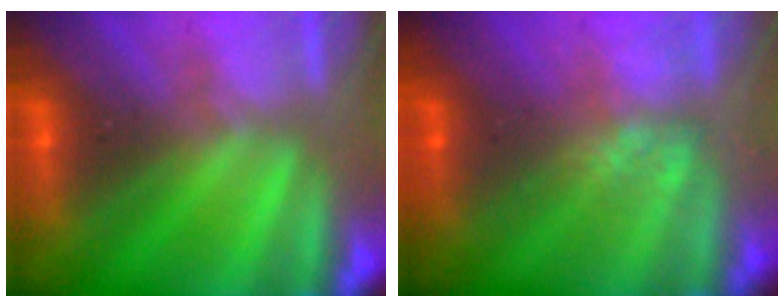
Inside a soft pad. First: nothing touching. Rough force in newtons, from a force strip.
{"total": 3.6}